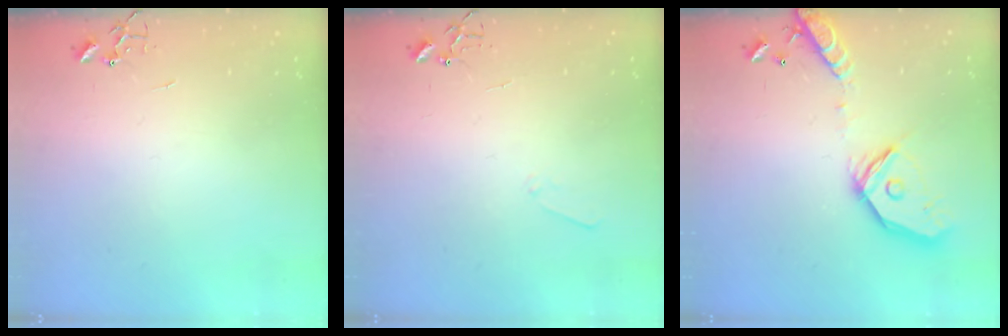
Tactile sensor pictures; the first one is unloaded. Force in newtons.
{"total": 4.8, "press": 4.7, "slide": 0.7}
{"total": 18.4, "press": 18.2, "slide": 3.1}